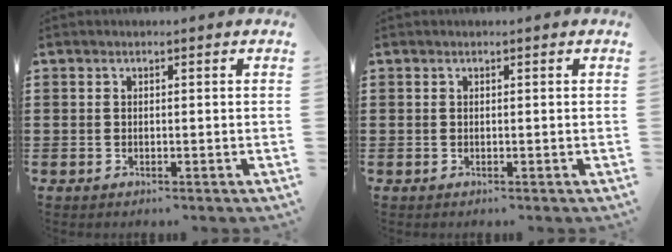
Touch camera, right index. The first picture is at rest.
{"total": 0.0}